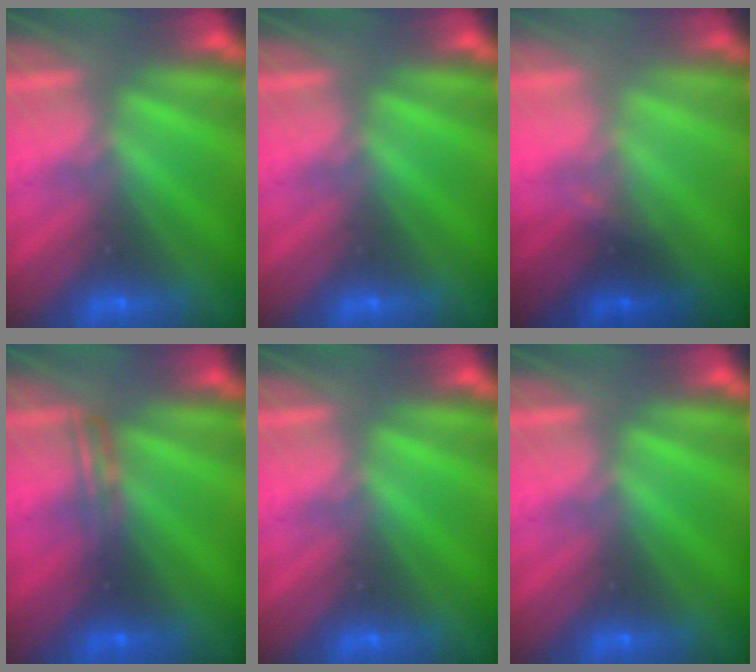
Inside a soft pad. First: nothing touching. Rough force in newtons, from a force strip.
{"total": 0.0}
{"total": 1.6}
{"total": 2.4}
{"total": 0.0}
{"total": 0.0}